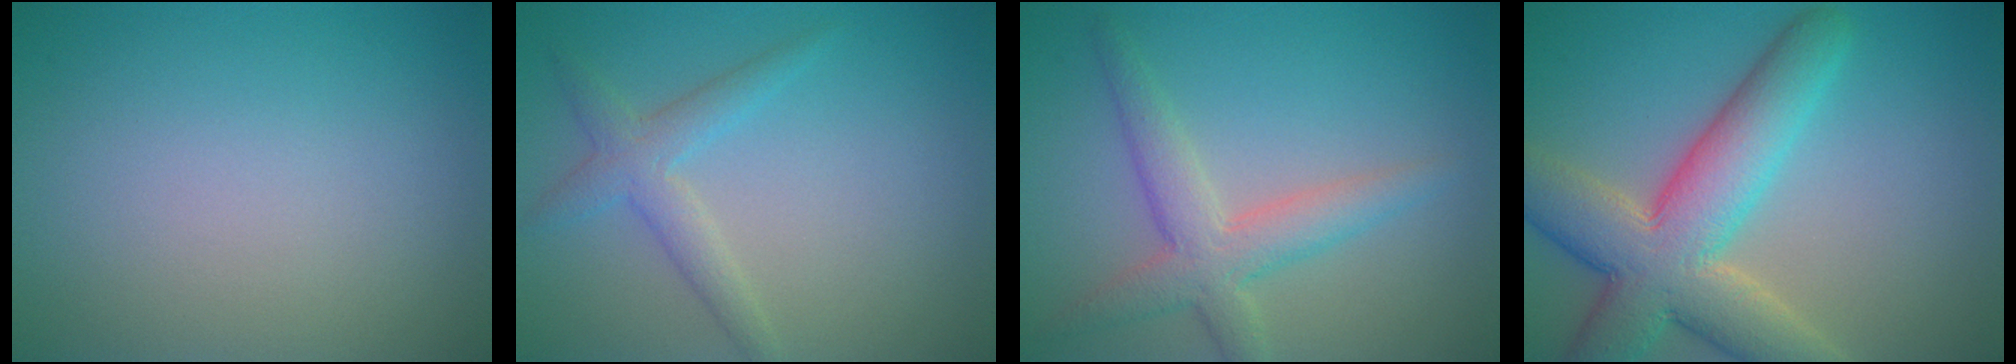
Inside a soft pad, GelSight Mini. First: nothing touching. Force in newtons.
{"total": 2.6, "press": 2.6, "slide": 0.1}
{"total": 4.0, "press": 4.0, "slide": 0.2}
{"total": 9.4, "press": 9.3, "slide": 0.6}